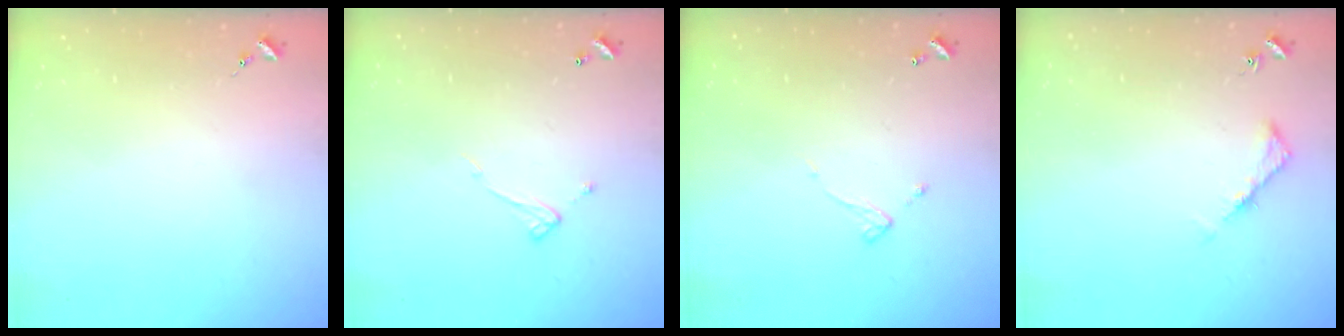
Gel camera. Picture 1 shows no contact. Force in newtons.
{"total": 7.3, "press": 7.3, "slide": 0.5}
{"total": 4.5, "press": 4.5, "slide": 0.5}
{"total": 5.0, "press": 4.9, "slide": 0.8}